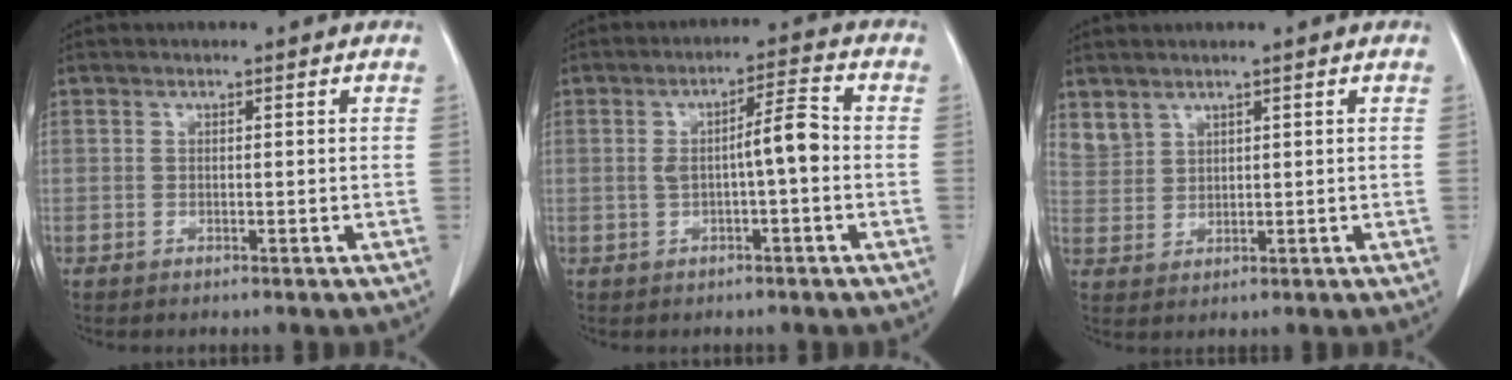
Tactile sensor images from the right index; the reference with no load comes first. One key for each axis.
{"total": 5.6, "fx": -0.3, "fy": 0.7, "fz": 5.5, "tx": -0.089, "ty": 0.020, "tz": -0.001}
{"total": 4.1, "fx": 3.4, "fy": 2.0, "fz": 0.8, "tx": -0.014, "ty": 0.009, "tz": 0.082}